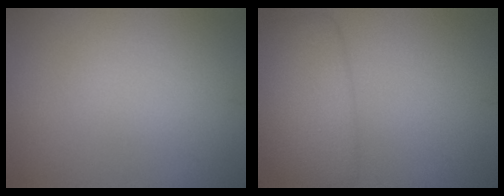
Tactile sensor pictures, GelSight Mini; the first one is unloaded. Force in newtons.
{"total": 4.3, "press": 4.3, "slide": 0.2}